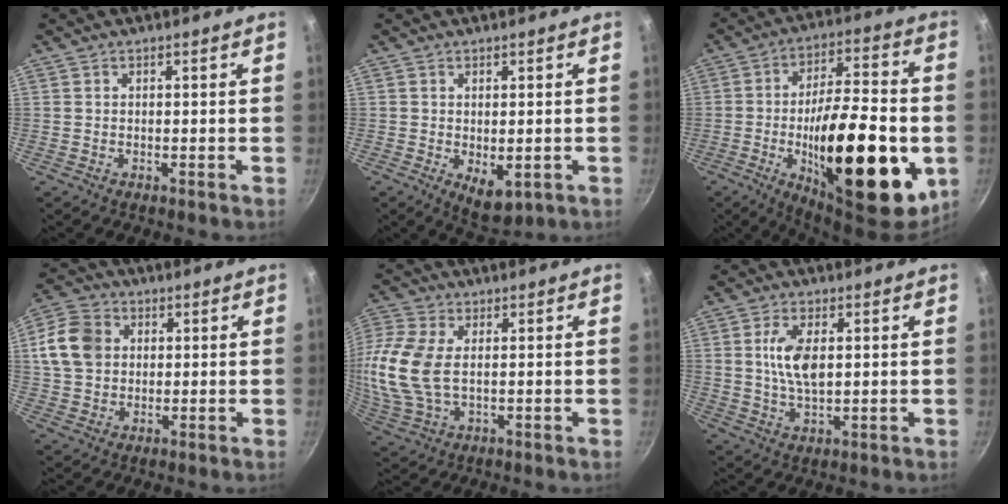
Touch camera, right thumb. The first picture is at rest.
{"total": 5.6, "force": [-1.1, 3.1, 4.6], "torque": [-0.056, -0.012, -0.004]}
{"total": 29.1, "force": [-7.0, 11.2, 25.9], "torque": [-0.360, 0.019, -0.100]}
{"total": 10.6, "force": [1.9, 8.6, 5.8], "torque": [-0.090, 0.008, 0.022]}
{"total": 14.5, "force": [1.0, 8.6, 11.5], "torque": [-0.259, 0.005, 0.018]}
{"total": 8.0, "force": [1.3, 4.0, 6.8], "torque": [-0.127, -0.004, 0.026]}